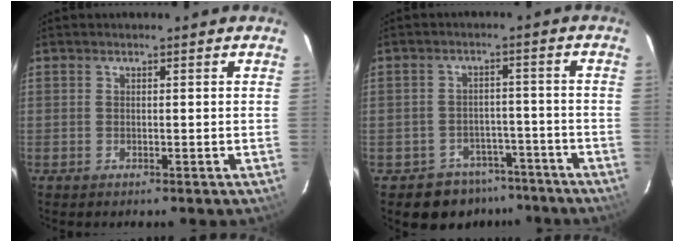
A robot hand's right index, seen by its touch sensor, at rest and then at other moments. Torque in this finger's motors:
{"motor_torque": [-0.12, -0.19, -0.42, -0.15]}